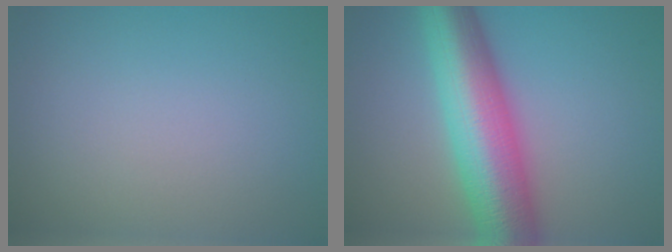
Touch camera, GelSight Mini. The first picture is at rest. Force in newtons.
{"total": 10.6, "press": 10.6, "slide": 0.1}